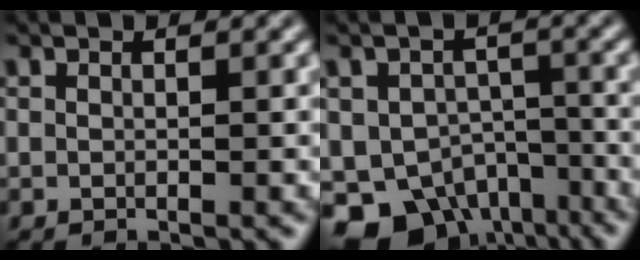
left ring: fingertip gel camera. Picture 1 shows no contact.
{"total": 9.3, "force": [-5.8, 6.2, 3.9], "torque": [-0.051, -0.017, -0.085]}